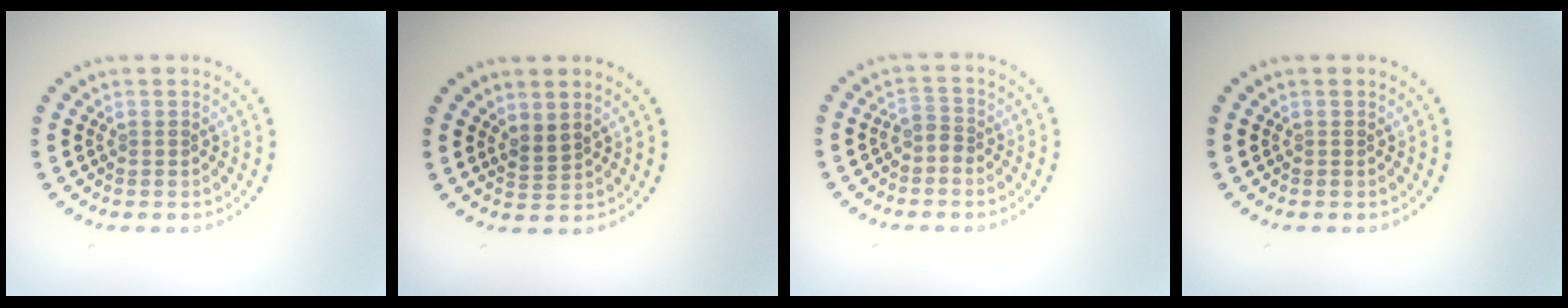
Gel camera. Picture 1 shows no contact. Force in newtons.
{"total": 1.5, "press": 1.2, "slide": 0.9}
{"total": 1.6, "press": 1.2, "slide": 1.0}
{"total": 0.0}